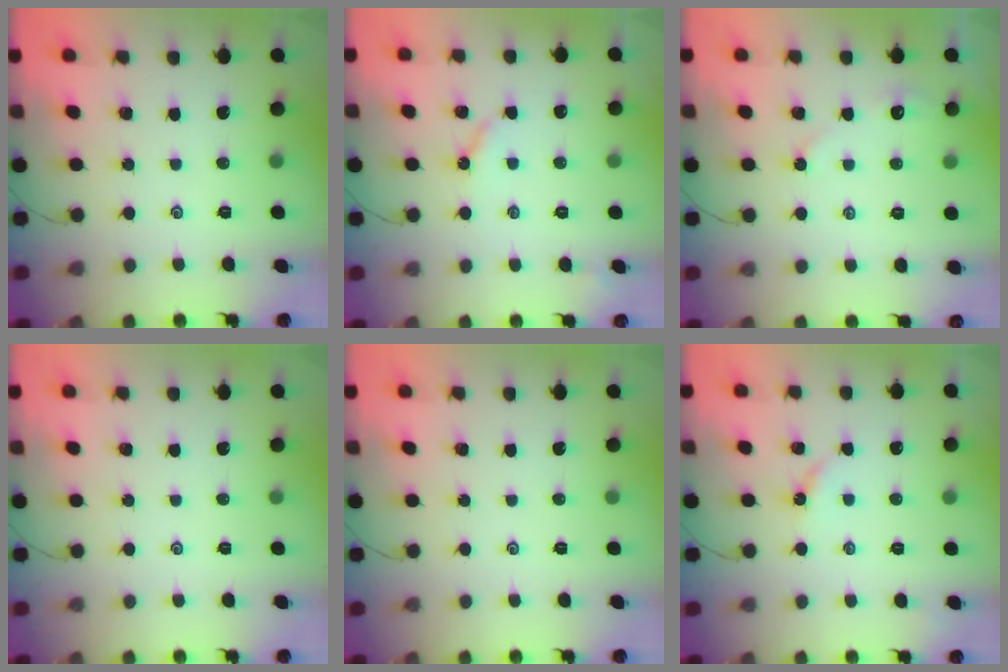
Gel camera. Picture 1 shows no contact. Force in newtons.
{"total": 3.7, "press": 3.7, "slide": 0.2}
{"total": 2.9, "press": 2.9, "slide": 0.5}
{"total": 0.0}
{"total": 0.0}
{"total": 4.7, "press": 4.6, "slide": 0.6}